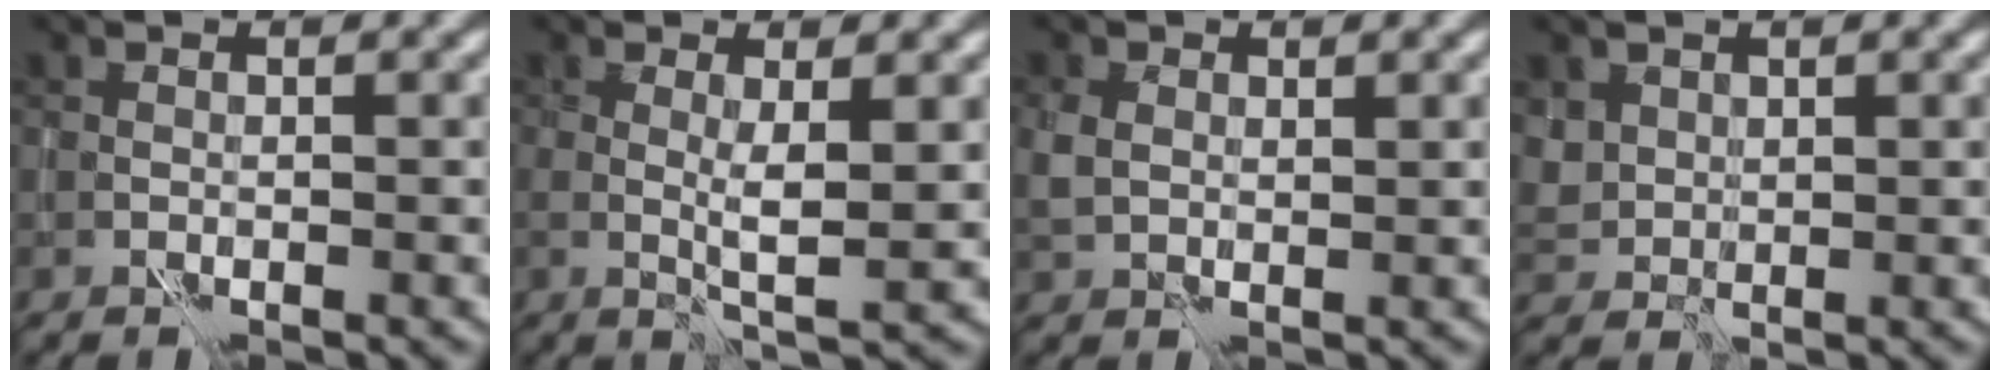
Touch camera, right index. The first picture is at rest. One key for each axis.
{"total": 3.0, "fx": 0.4, "fy": 0.4, "fz": 3.0, "tx": -0.051, "ty": -0.008, "tz": 0.008}
{"total": 2.4, "fx": 0.7, "fy": 1.8, "fz": 1.5, "tx": -0.040, "ty": 0.004, "tz": 0.014}
{"total": 2.1, "fx": 1.1, "fy": 1.6, "fz": 0.7, "tx": -0.020, "ty": 0.000, "tz": 0.024}